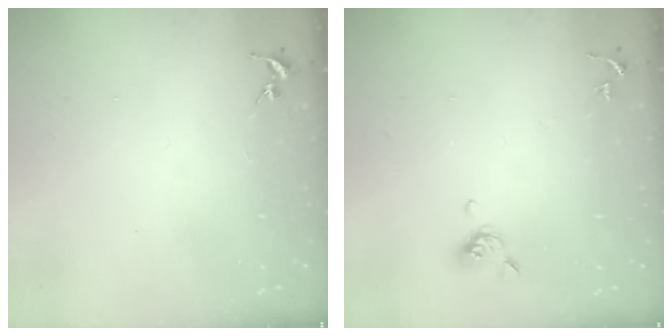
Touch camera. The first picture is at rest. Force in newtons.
{"total": 5.2, "press": 5.1, "slide": 1.1}